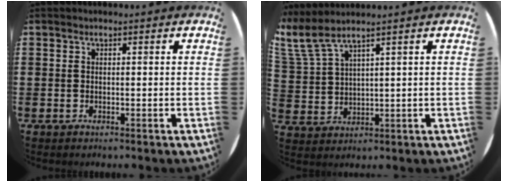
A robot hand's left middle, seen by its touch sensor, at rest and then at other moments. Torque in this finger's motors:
{"motor_torque": [-0.57, -1.56, 0.70, 0.21]}